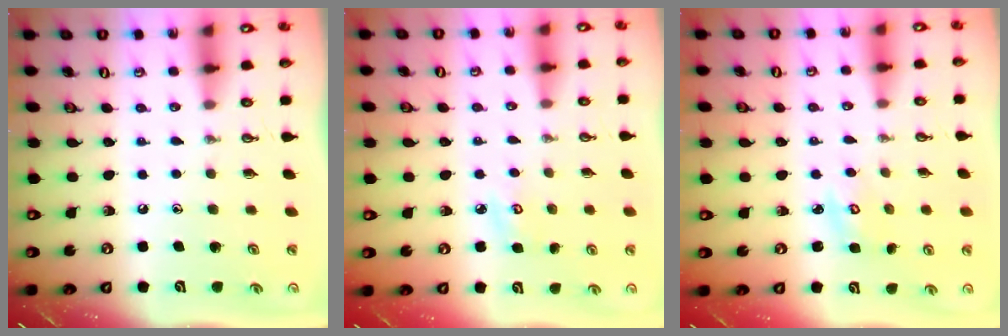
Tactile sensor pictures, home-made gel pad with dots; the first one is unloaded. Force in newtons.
{"total": 4.4, "press": 4.4, "slide": 0.4}
{"total": 3.1, "press": 3.1, "slide": 0.2}